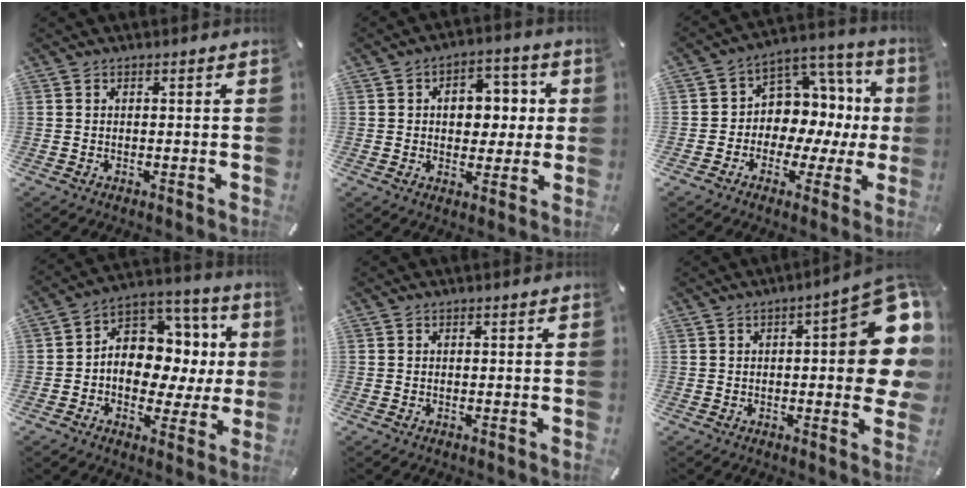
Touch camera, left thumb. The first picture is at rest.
{"total": 9.0, "force": [0.9, 6.8, 5.9], "torque": [-0.066, 0.000, 0.007]}
{"total": 10.6, "force": [0.7, 9.6, 4.5], "torque": [-0.061, -0.027, 0.022]}
{"total": 11.3, "force": [0.5, 9.8, 5.7], "torque": [-0.073, -0.020, 0.018]}
{"total": 0.0}
{"total": 18.9, "force": [4.1, 6.4, 17.3], "torque": [-0.201, -0.036, 0.064]}